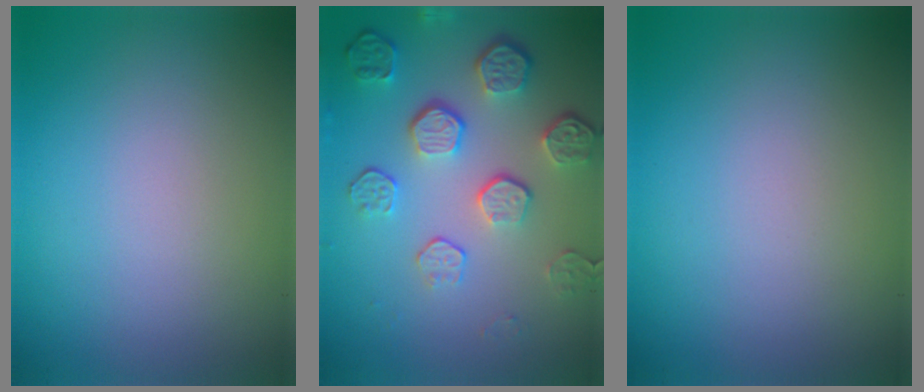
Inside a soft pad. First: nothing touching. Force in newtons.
{"total": 5.6, "press": 3.9, "slide": 4.0}
{"total": 0.0}